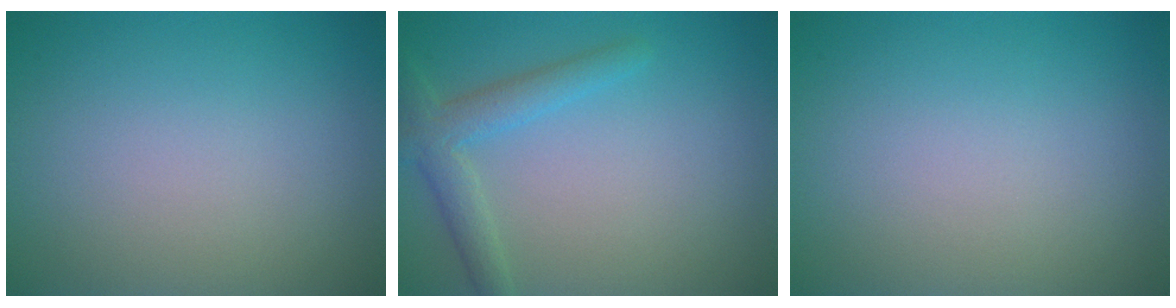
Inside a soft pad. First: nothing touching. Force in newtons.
{"total": 2.9, "press": 2.9, "slide": 0.2}
{"total": 0.0}